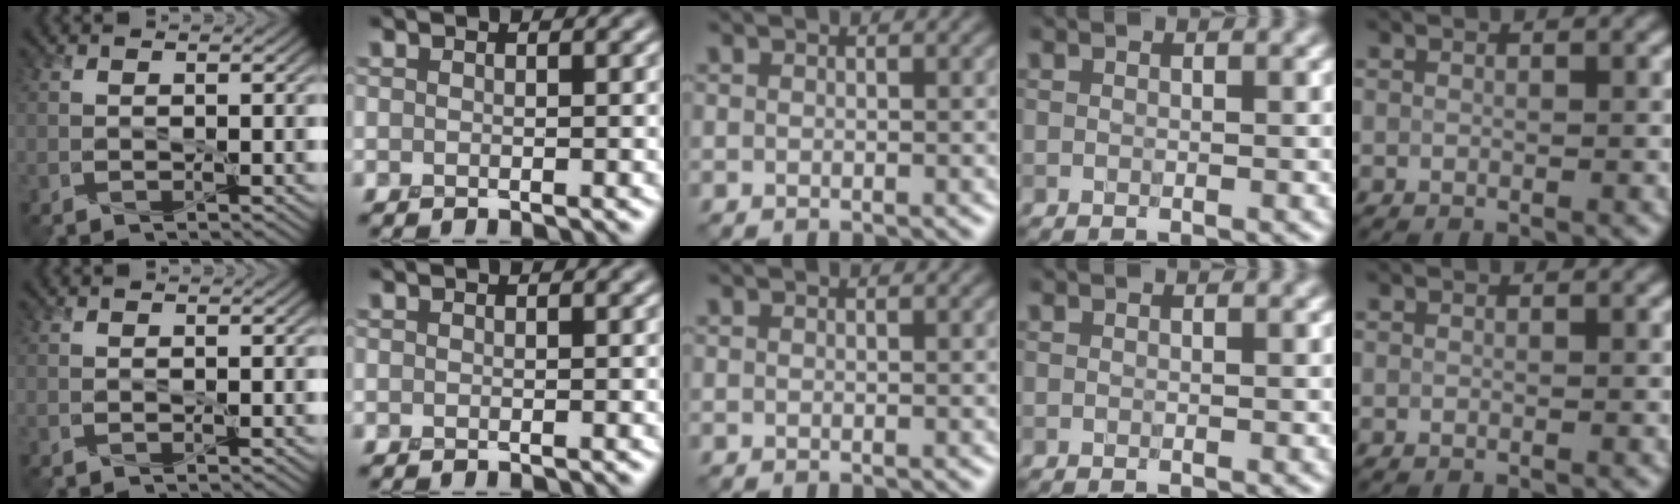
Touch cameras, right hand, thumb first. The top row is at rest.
{}